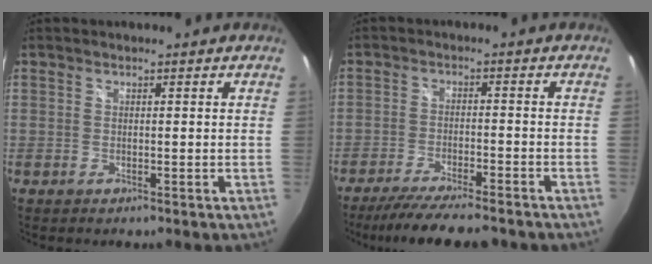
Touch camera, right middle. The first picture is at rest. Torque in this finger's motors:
{"motor_torque": [1.08, -1.06, 0.34, 0.05]}